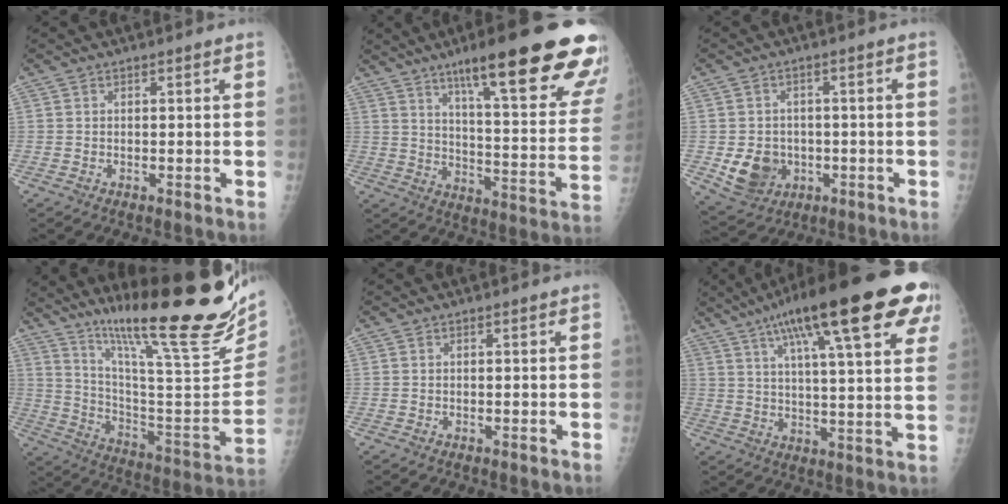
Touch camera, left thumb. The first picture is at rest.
{"total": 27.8, "force": [17.6, 4.6, 21.0], "torque": [-0.248, -0.059, 0.250]}
{"total": 8.2, "force": [-1.8, 7.1, 3.8], "torque": [-0.038, 0.006, -0.017]}
{"total": 31.6, "force": [21.7, 5.3, 22.4], "torque": [-0.318, -0.106, 0.332]}
{"total": 0.0}
{"total": 26.2, "force": [13.6, 6.0, 21.6], "torque": [-0.318, 0.000, 0.194]}